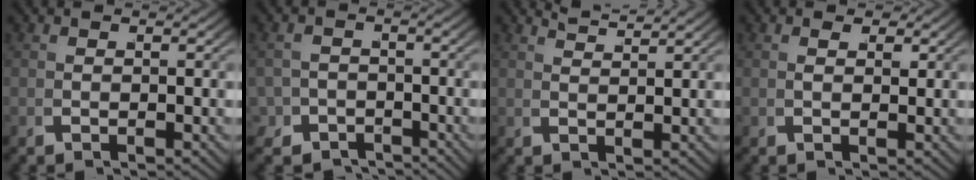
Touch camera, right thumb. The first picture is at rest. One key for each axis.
{"total": 4.6, "fx": -3.5, "fy": 2.8, "fz": 0.8, "tx": 0.000, "ty": -0.034, "tz": -0.051}
{"total": 2.8, "fx": 2.8, "fy": -0.2, "fz": 0.2, "tx": 0.007, "ty": 0.006, "tz": 0.052}
{"total": 1.1, "fx": 0.9, "fy": 0.5, "fz": 0.5, "tx": -0.003, "ty": -0.007, "tz": 0.018}